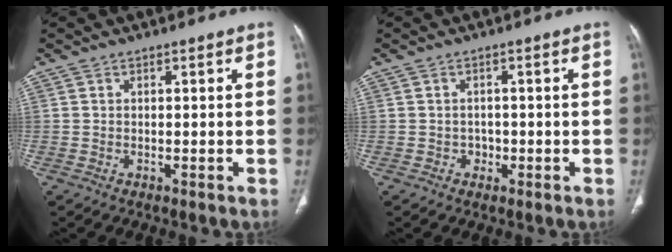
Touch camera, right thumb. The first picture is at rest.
{"total": 1.8, "force": [-0.7, 1.6, 0.4], "torque": [0.007, 0.006, -0.011]}